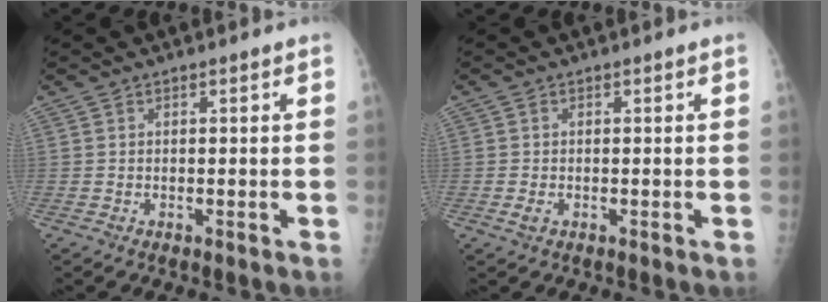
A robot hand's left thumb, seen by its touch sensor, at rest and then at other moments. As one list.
[{"total": 1.8, "force": [-0.7, 1.1, 1.2], "torque": [-0.026, 0.004, -0.015]}]